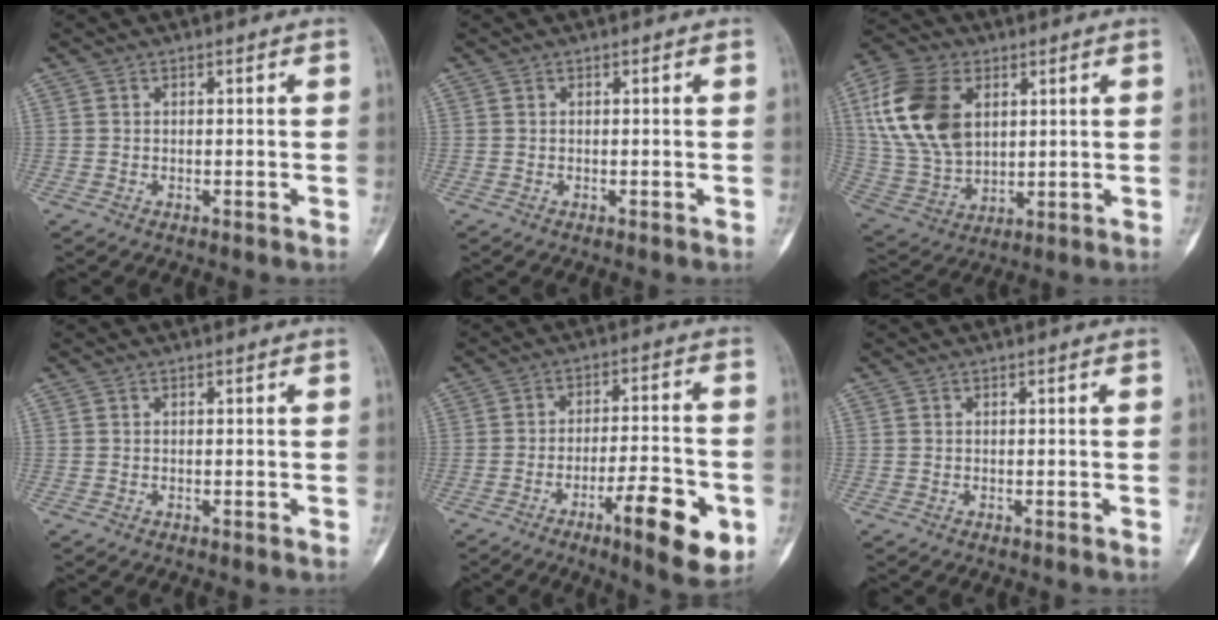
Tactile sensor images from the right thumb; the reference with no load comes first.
{"total": 0.0}
{"total": 17.9, "force": [5.1, 11.7, 12.6], "torque": [-0.244, -0.005, 0.105]}
{"total": 0.0}
{"total": 14.1, "force": [-5.9, 3.6, 12.3], "torque": [-0.168, 0.021, -0.084]}
{"total": 0.0}